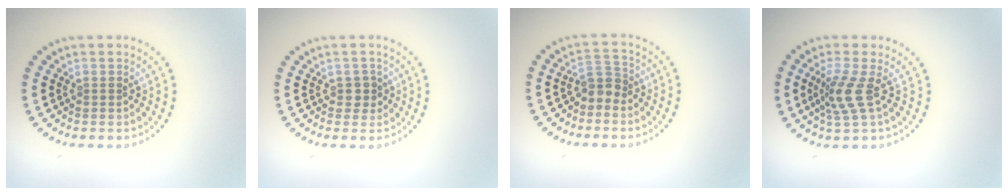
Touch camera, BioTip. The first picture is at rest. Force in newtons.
{"total": 1.2, "press": 1.1, "slide": 0.6}
{"total": 2.0, "press": 1.6, "slide": 1.2}
{"total": 2.9, "press": 2.2, "slide": 1.9}